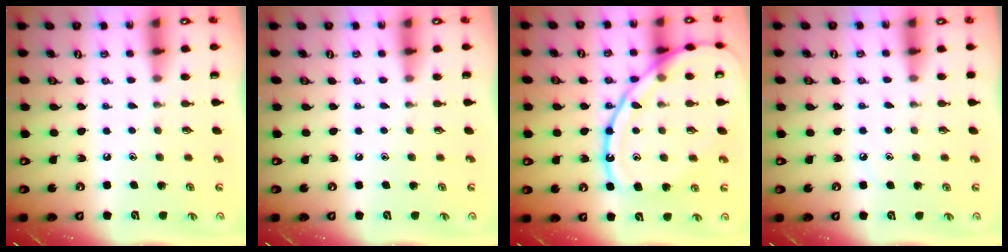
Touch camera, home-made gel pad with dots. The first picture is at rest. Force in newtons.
{"total": 0.0}
{"total": 20.3, "press": 20.2, "slide": 1.9}
{"total": 3.7, "press": 3.6, "slide": 0.6}